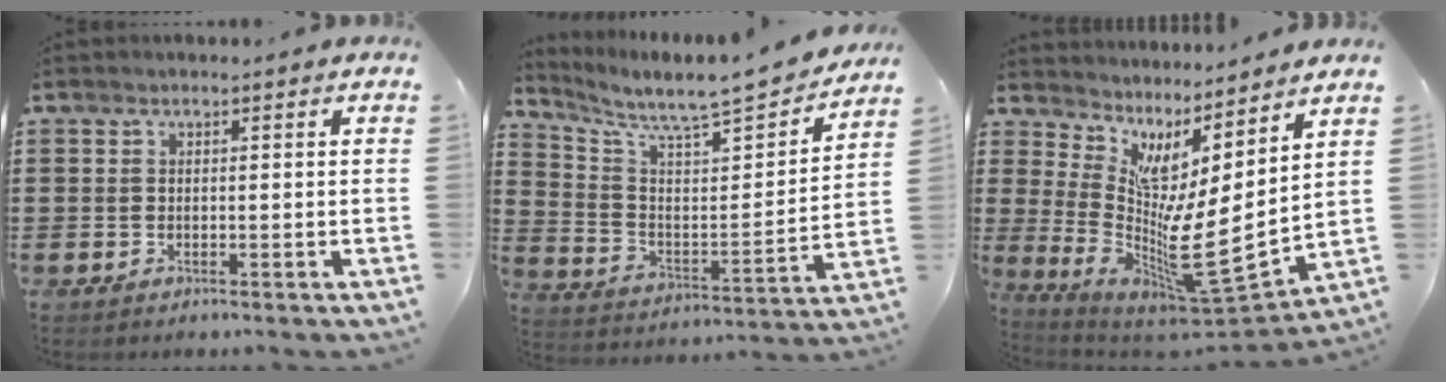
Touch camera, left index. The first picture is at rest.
{"total": 7.1, "force": [6.6, 0.5, 2.5], "torque": [-0.082, -0.055, 0.107]}
{"total": 7.8, "force": [-1.6, 0.9, 7.6], "torque": [-0.141, -0.047, -0.042]}